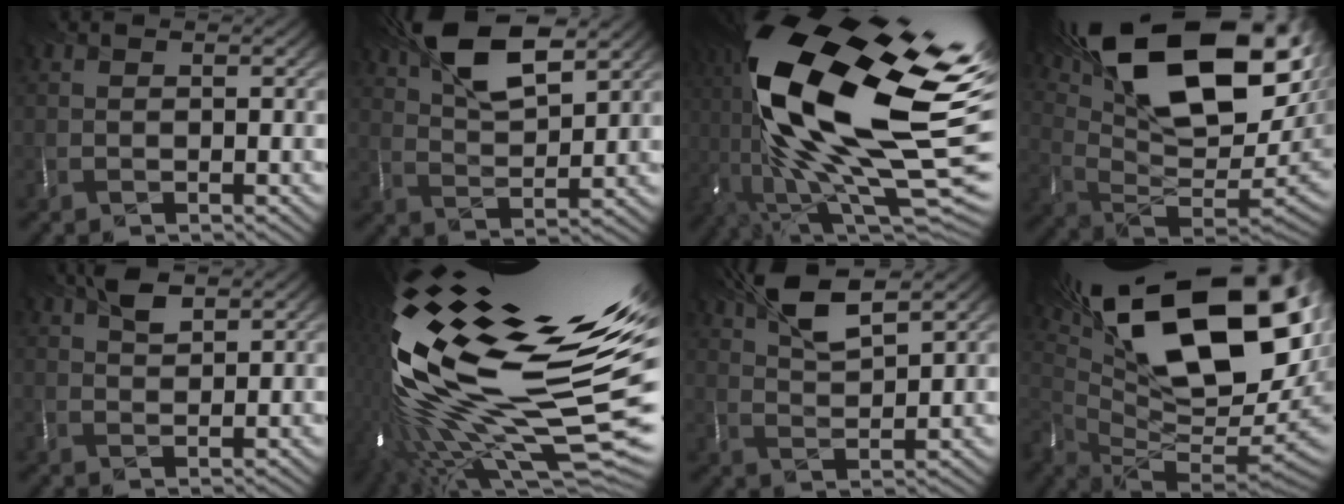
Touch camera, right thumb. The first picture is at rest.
{"total": 10.6, "force": [6.6, 3.6, 7.5], "torque": [-0.152, 0.011, 0.127]}
{"total": 22.6, "force": [2.0, 9.2, 20.6], "torque": [-0.408, -0.035, 0.034]}
{"total": 21.4, "force": [9.5, 10.1, 16.4], "torque": [-0.305, 0.026, 0.177]}
{"total": 3.1, "force": [2.1, 1.3, 1.9], "torque": [-0.042, 0.005, 0.044]}
{"total": 20.8, "force": [1.8, 7.2, 19.4], "torque": [-0.372, -0.044, 0.039]}
{"total": 8.0, "force": [5.5, 2.0, 5.5], "torque": [-0.112, 0.011, 0.110]}
{"total": 21.3, "force": [7.8, 9.3, 17.5], "torque": [-0.294, 0.017, 0.151]}